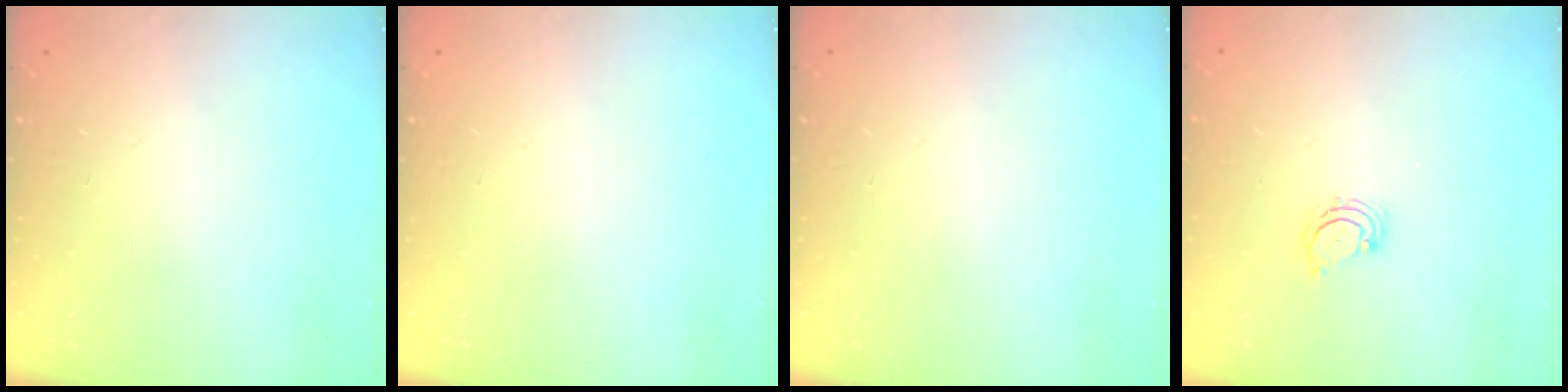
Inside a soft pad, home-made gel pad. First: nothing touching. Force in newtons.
{"total": 0.0}
{"total": 0.0}
{"total": 3.1, "press": 3.1, "slide": 0.5}